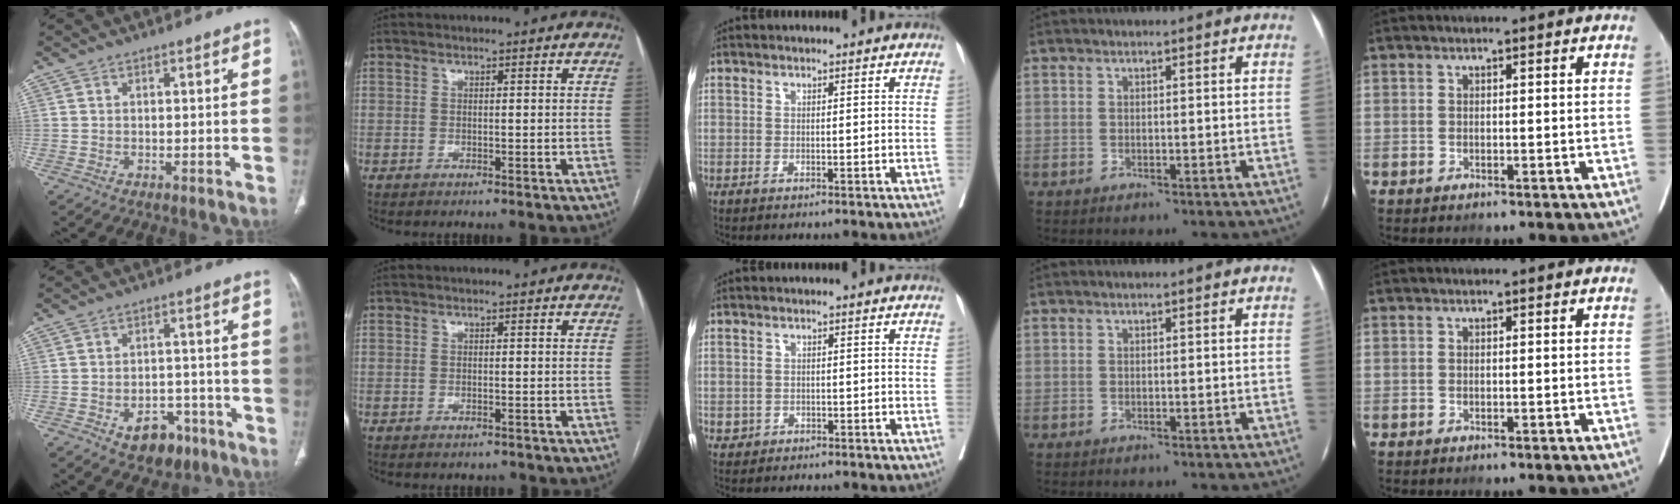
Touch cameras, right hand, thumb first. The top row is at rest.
{"thumb": {"total": 8.0, "force": [-4.1, 5.4, 4.2], "torque": [-0.034, 0.032, -0.051]}, "index": {"total": 1.0, "force": [-0.9, 0.5, 0.3], "torque": [-0.007, -0.001, -0.008]}, "middle": {"total": 1.2, "force": [-0.6, 1.0, 0.2], "torque": [-0.003, 0.004, -0.007]}}